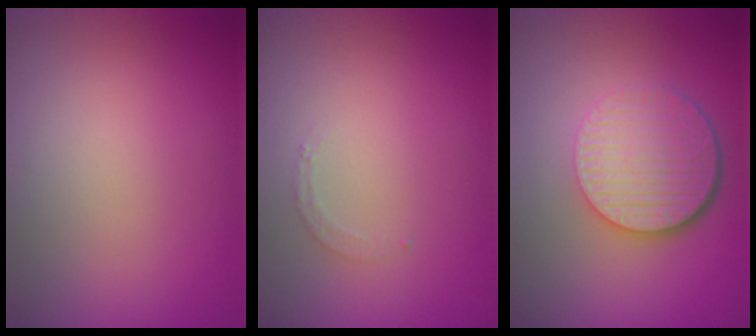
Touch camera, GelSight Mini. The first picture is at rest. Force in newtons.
{"total": 0.9, "press": 0.9, "slide": 0.2}
{"total": 6.6, "press": 4.4, "slide": 4.9}